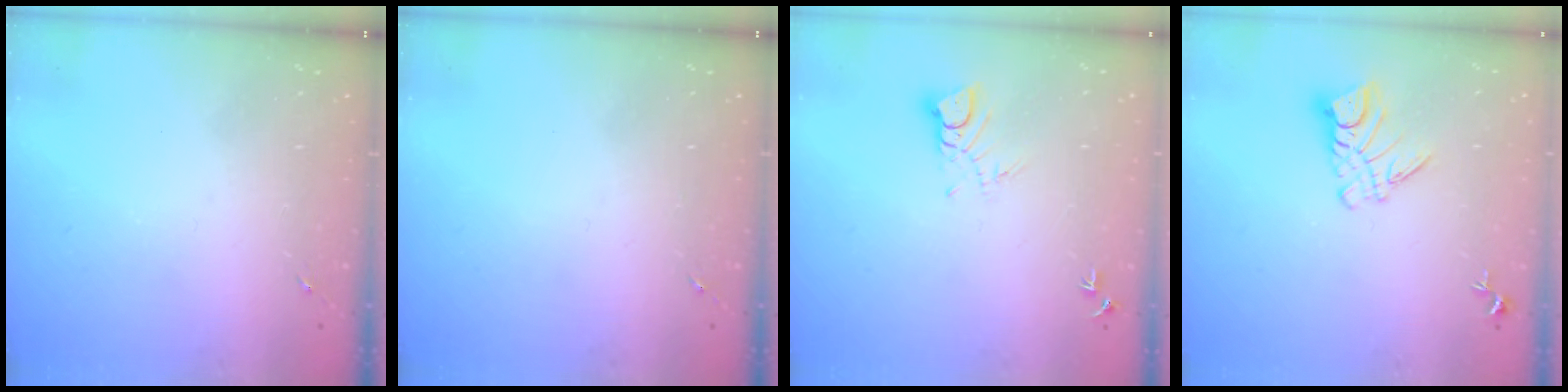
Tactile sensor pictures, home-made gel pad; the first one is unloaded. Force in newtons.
{"total": 0.0}
{"total": 4.3, "press": 4.3, "slide": 0.4}
{"total": 9.2, "press": 9.2, "slide": 0.9}